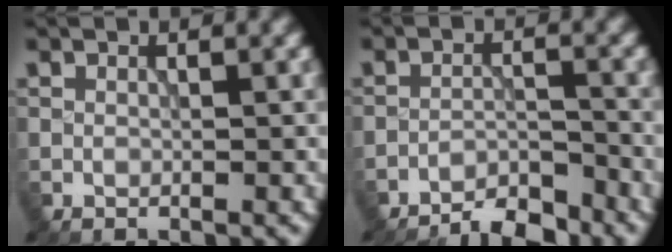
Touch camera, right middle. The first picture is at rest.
{"total": 4.1, "force": [-3.8, 0.7, 1.3], "torque": [-0.016, 0.003, -0.069]}